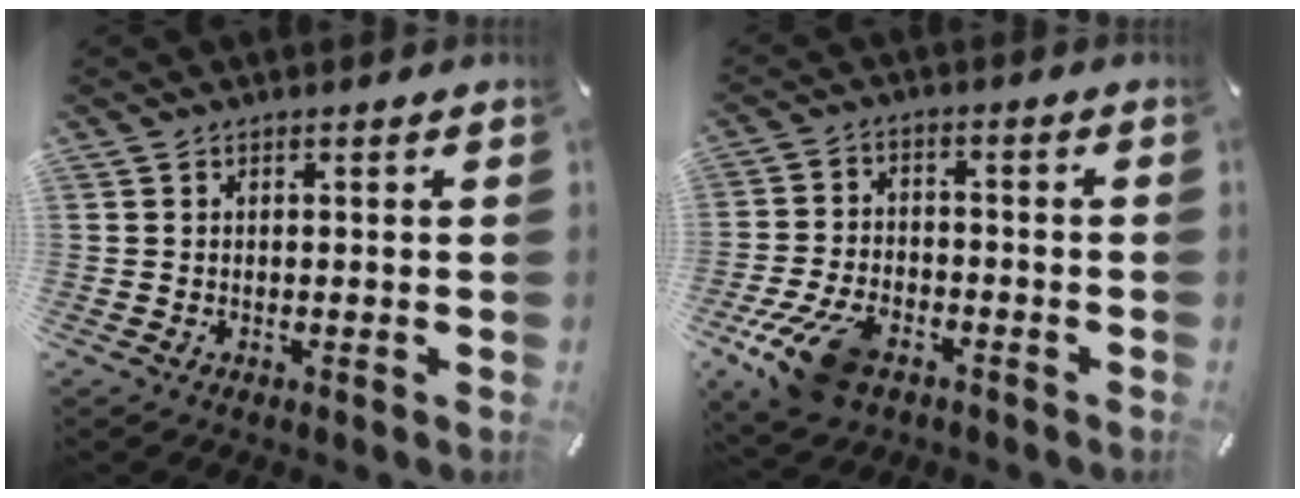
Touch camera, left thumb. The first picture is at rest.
{"total": 12.6, "force": [-7.1, 7.0, 7.7], "torque": [-0.159, 0.031, -0.127]}